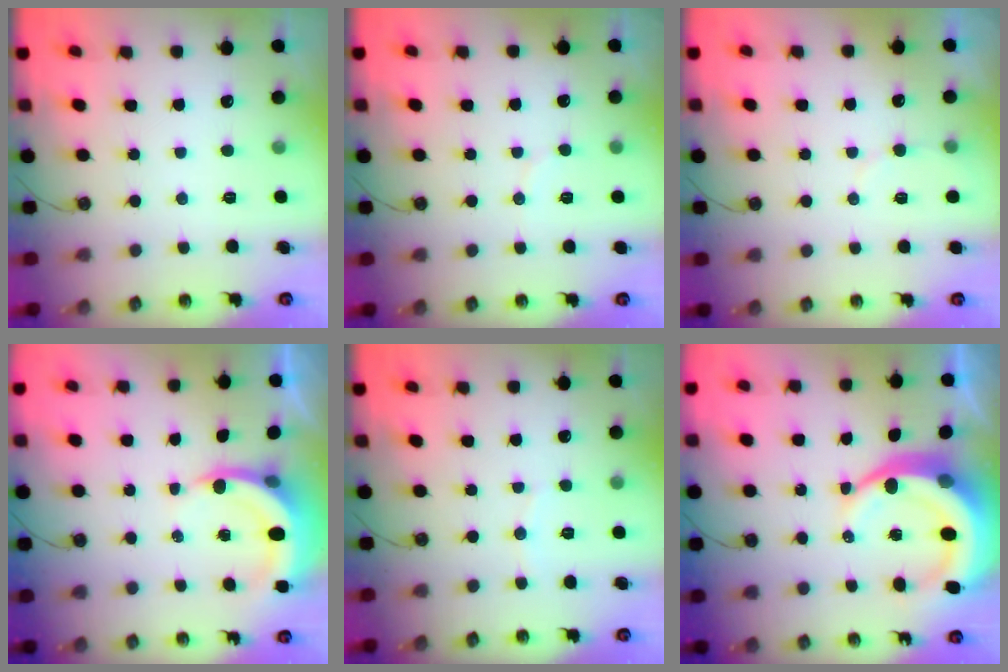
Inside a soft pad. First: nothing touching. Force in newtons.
{"total": 2.9, "press": 2.9, "slide": 0.3}
{"total": 3.0, "press": 3.0, "slide": 0.2}
{"total": 5.6, "press": 5.5, "slide": 0.6}
{"total": 3.0, "press": 3.0, "slide": 0.4}
{"total": 11.9, "press": 11.8, "slide": 1.6}